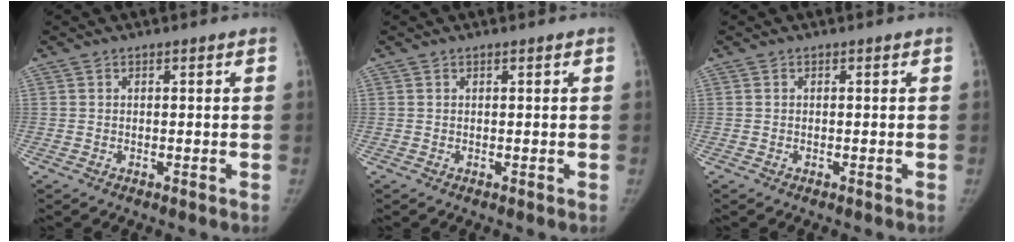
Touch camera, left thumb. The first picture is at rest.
{"total": 0.0}
{"total": 0.0}